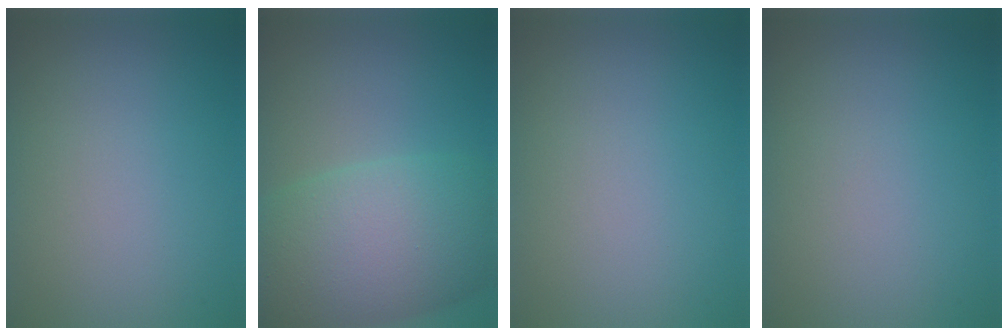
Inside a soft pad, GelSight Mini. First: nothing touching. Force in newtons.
{"total": 9.6, "press": 9.6, "slide": 0.3}
{"total": 0.0}
{"total": 0.0}